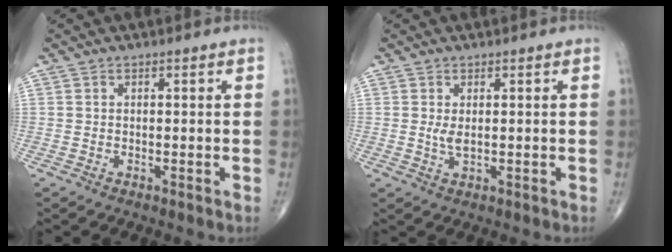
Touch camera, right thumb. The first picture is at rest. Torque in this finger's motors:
{"motor_torque": [0.54, 0.40, 0.12, 0.11, -0.01]}